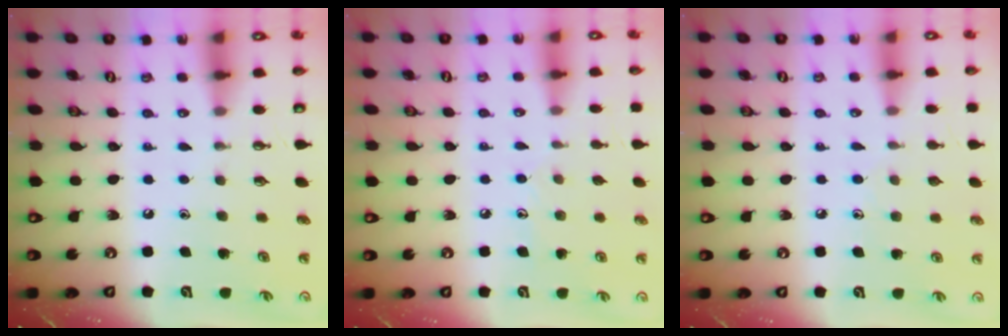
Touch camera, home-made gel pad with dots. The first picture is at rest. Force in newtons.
{"total": 5.8, "press": 5.7, "slide": 0.6}
{"total": 5.4, "press": 5.3, "slide": 0.7}